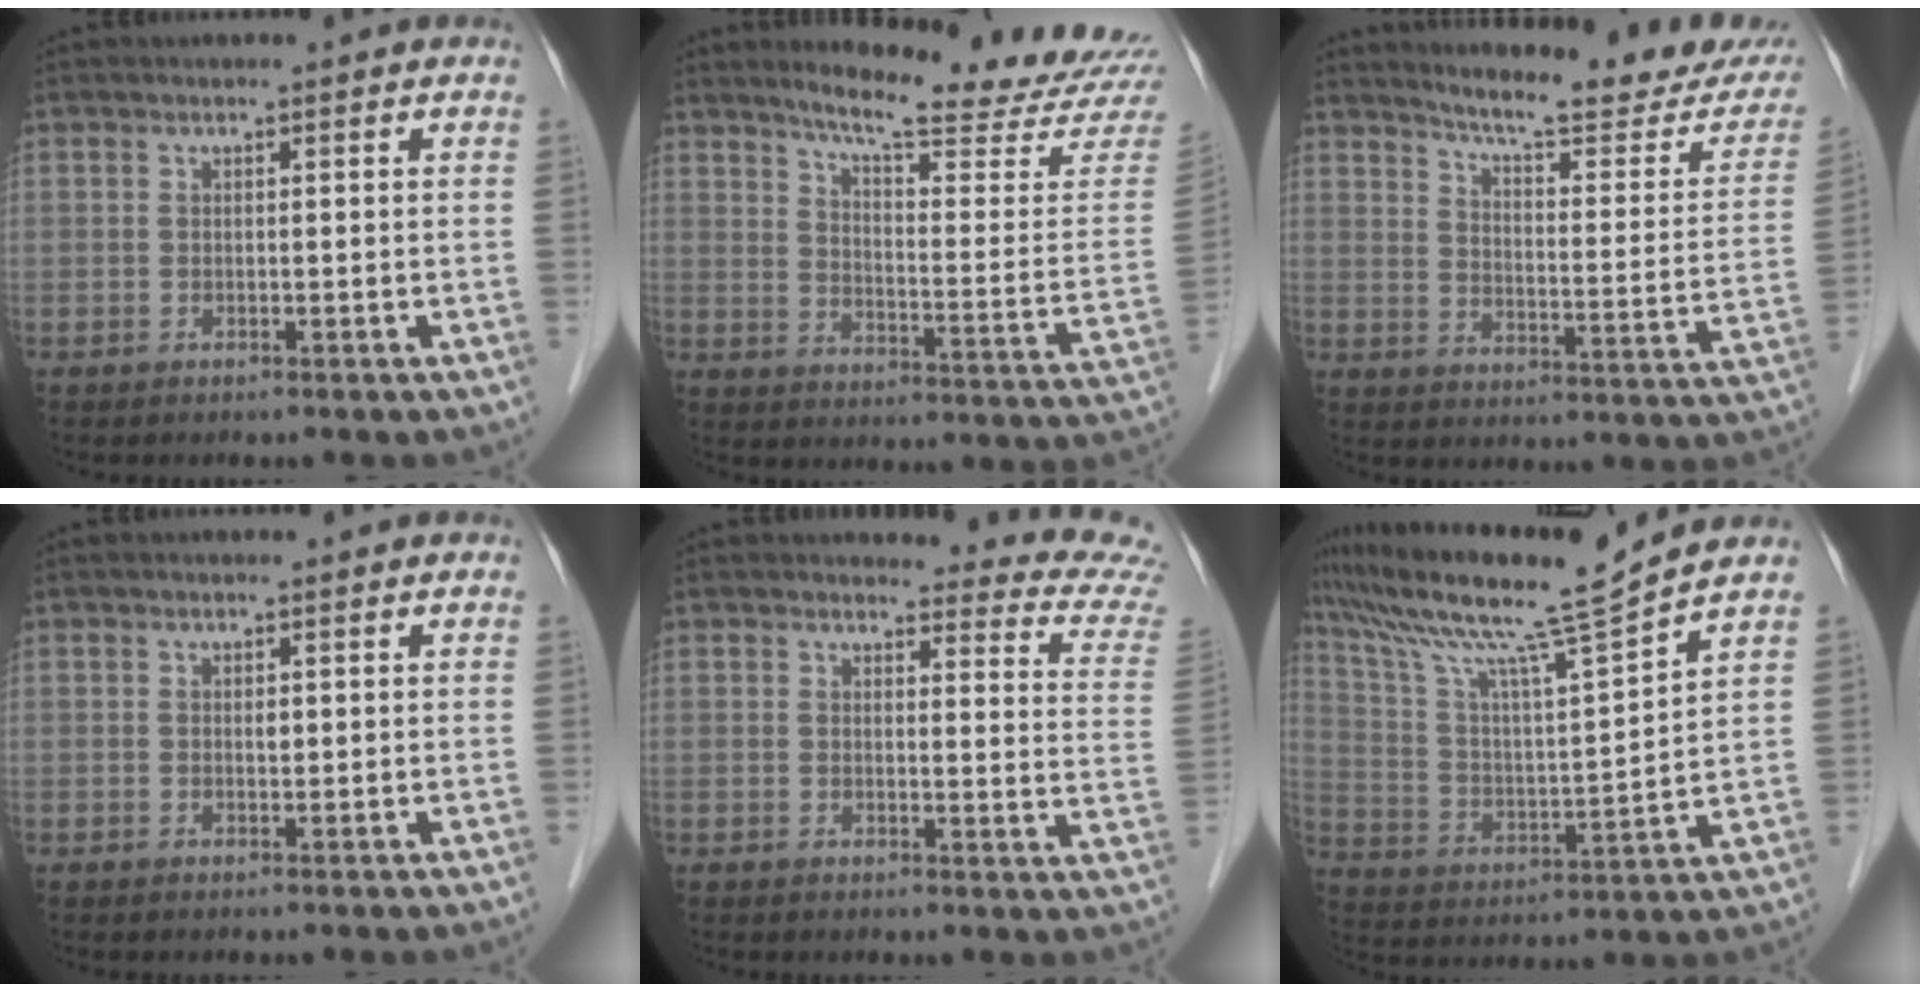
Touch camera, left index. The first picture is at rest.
{"total": 20.4, "force": [18.9, -0.2, 7.8], "torque": [-0.116, -0.103, 0.236]}
{"total": 19.0, "force": [17.3, 1.9, 7.6], "torque": [-0.102, -0.068, 0.213]}
{"total": 0.8, "force": [0.2, 0.4, 0.6], "torque": [-0.010, 0.000, 0.002]}
{"total": 12.1, "force": [12.1, 0.2, 1.1], "torque": [0.015, -0.099, 0.096]}
{"total": 15.4, "force": [13.0, -1.9, 8.1], "torque": [-0.157, 0.000, 0.228]}